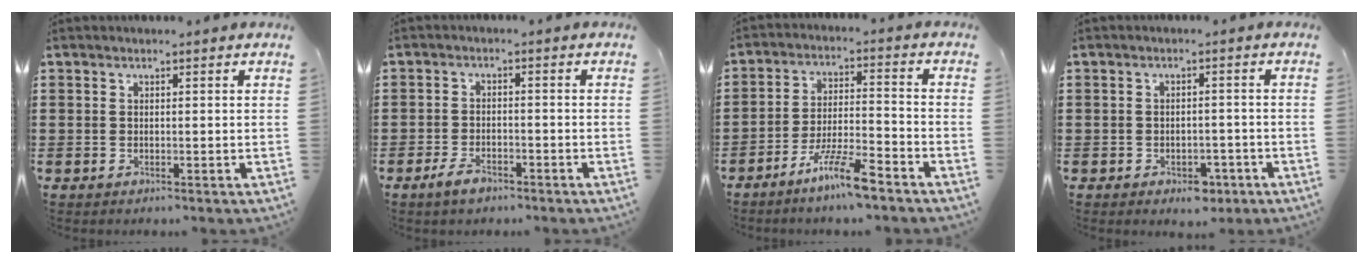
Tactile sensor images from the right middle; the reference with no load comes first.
{"total": 3.3, "force": [-2.3, 1.4, 1.9], "torque": [-0.038, 0.005, -0.046]}
{"total": 8.0, "force": [-6.0, 0.7, 5.2], "torque": [-0.107, -0.003, -0.114]}
{"total": 2.6, "force": [-2.0, 1.5, 0.6], "torque": [-0.015, 0.005, -0.041]}